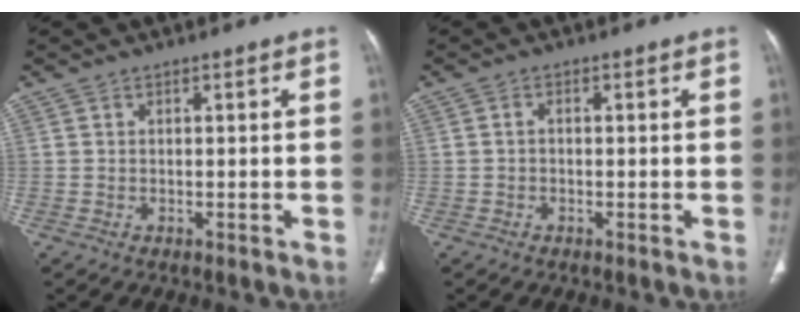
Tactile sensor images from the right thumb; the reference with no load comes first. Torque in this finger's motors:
{"motor_torque": [-0.44, 0.46, -0.12, 0.30, -0.05]}